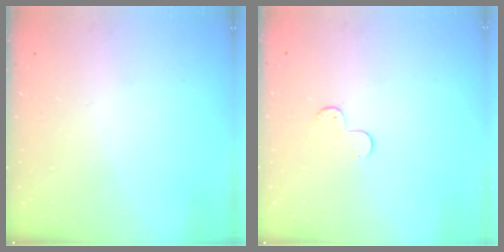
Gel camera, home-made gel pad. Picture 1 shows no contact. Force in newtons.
{"total": 5.9, "press": 5.9, "slide": 0.5}